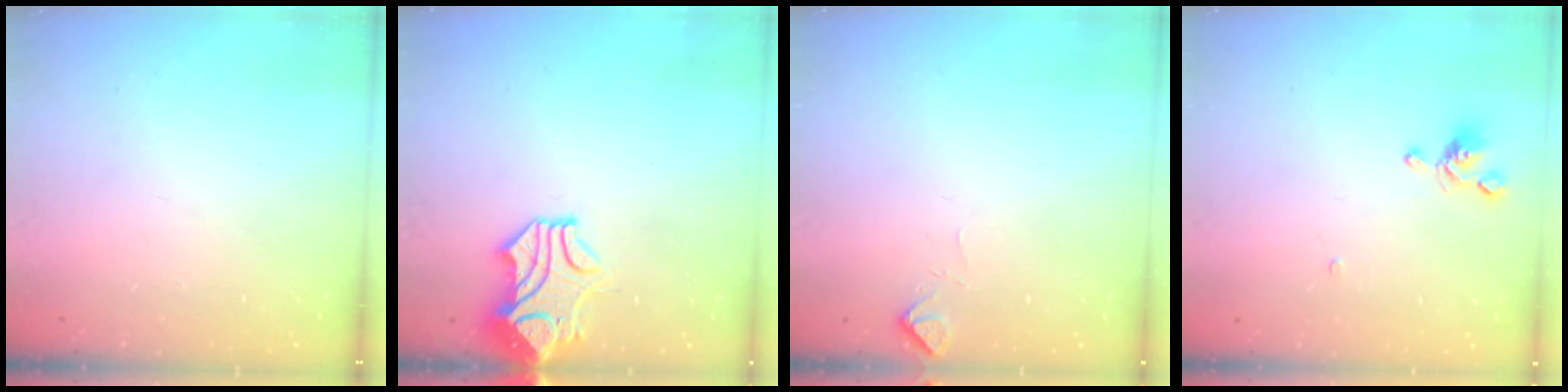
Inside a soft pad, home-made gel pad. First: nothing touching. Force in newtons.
{"total": 2.5, "press": 2.3, "slide": 1.0}
{"total": 2.7, "press": 2.6, "slide": 0.6}
{"total": 2.4, "press": 2.3, "slide": 0.7}